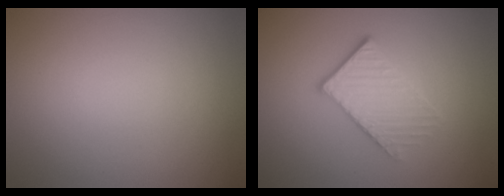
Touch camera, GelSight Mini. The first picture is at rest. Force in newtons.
{"total": 3.2, "press": 3.0, "slide": 1.3}